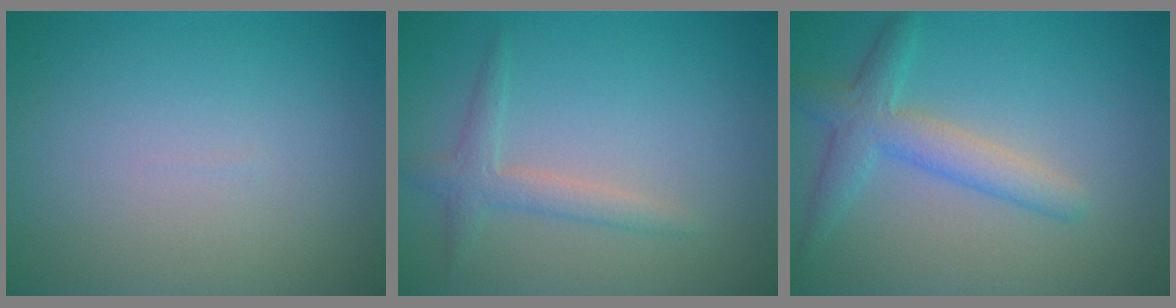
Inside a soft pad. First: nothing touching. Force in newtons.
{"total": 2.1, "press": 2.1, "slide": 0.1}
{"total": 3.6, "press": 3.6, "slide": 0.0}